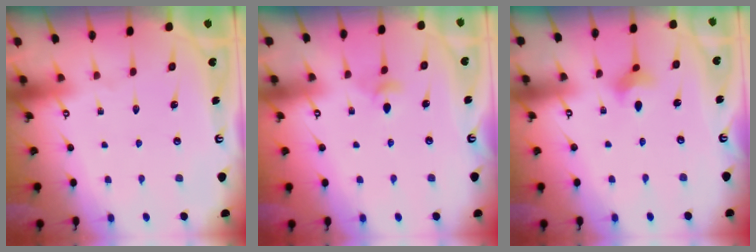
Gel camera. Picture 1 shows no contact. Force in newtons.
{"total": 3.2, "press": 3.1, "slide": 0.8}
{"total": 3.6, "press": 3.6, "slide": 0.6}